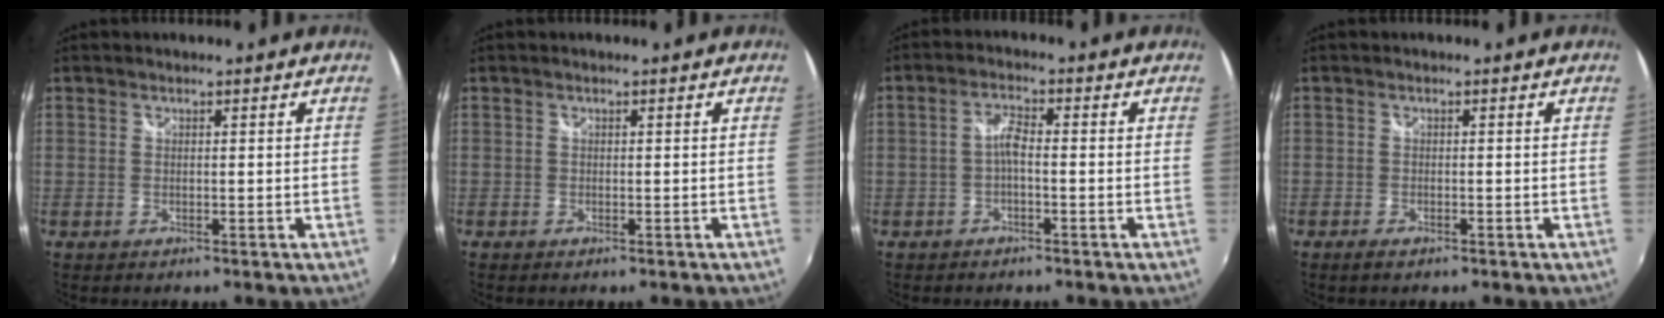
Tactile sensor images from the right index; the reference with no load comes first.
{"total": 0.6, "force": [-0.5, 0.3, 0.1], "torque": [-0.007, -0.004, -0.010]}
{"total": 2.7, "force": [-1.0, 0.6, 2.4], "torque": [-0.053, 0.008, -0.021]}
{"total": 1.9, "force": [-1.5, 0.7, 1.0], "torque": [-0.025, -0.006, -0.027]}